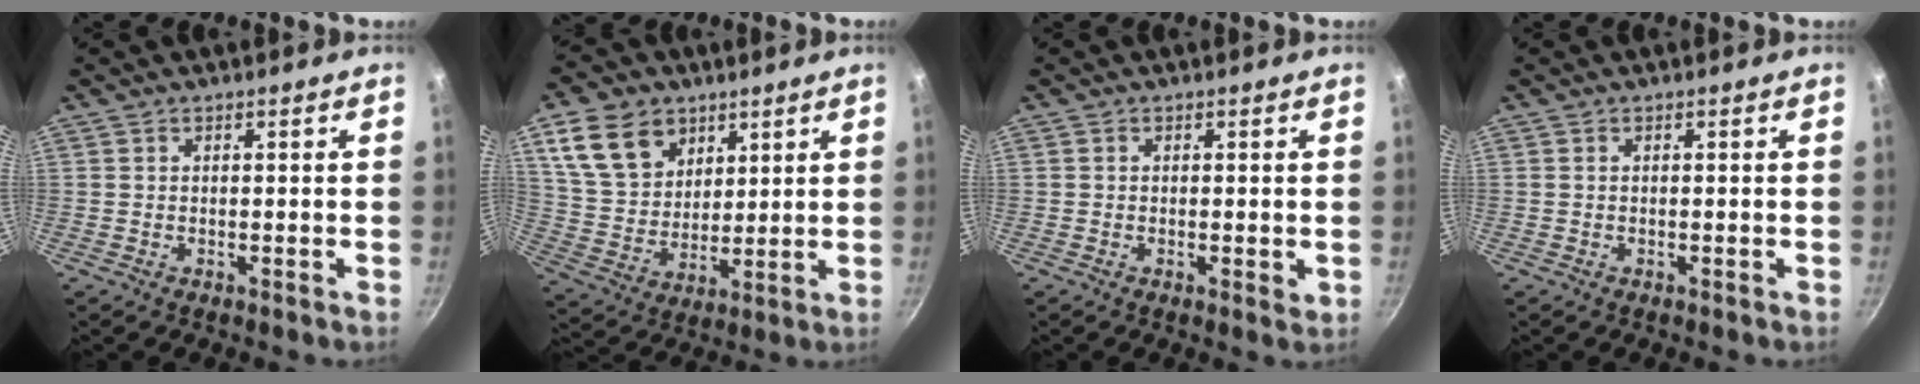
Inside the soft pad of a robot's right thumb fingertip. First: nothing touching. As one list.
[{"total": 14.7, "force": [7.2, 10.6, 7.1], "torque": [-0.104, -0.022, 0.144]}, {"total": 1.5, "force": [-0.2, 0.3, 1.4], "torque": [-0.023, -0.005, -0.005]}, {"total": 0.0}]